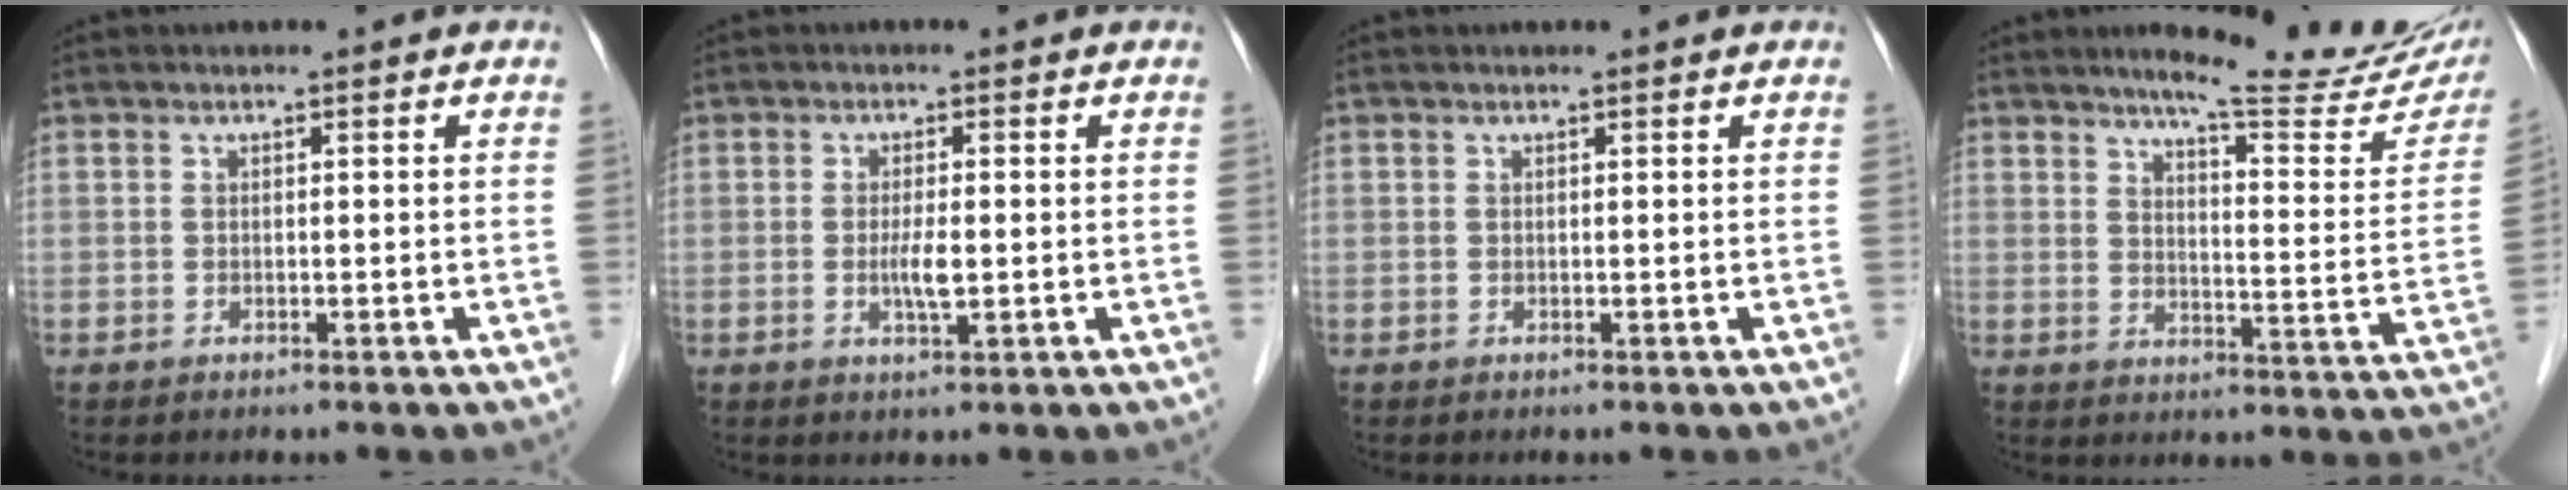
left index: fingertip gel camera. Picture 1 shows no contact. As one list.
[{"total": 2.8, "force": [-0.2, 0.5, 2.7], "torque": [-0.055, -0.004, -0.004]}, {"total": 0.7, "force": [0.6, 0.1, 0.1], "torque": [-0.005, 0.002, 0.007]}, {"total": 19.1, "force": [16.1, 1.9, 10.1], "torque": [-0.124, -0.045, 0.194]}]